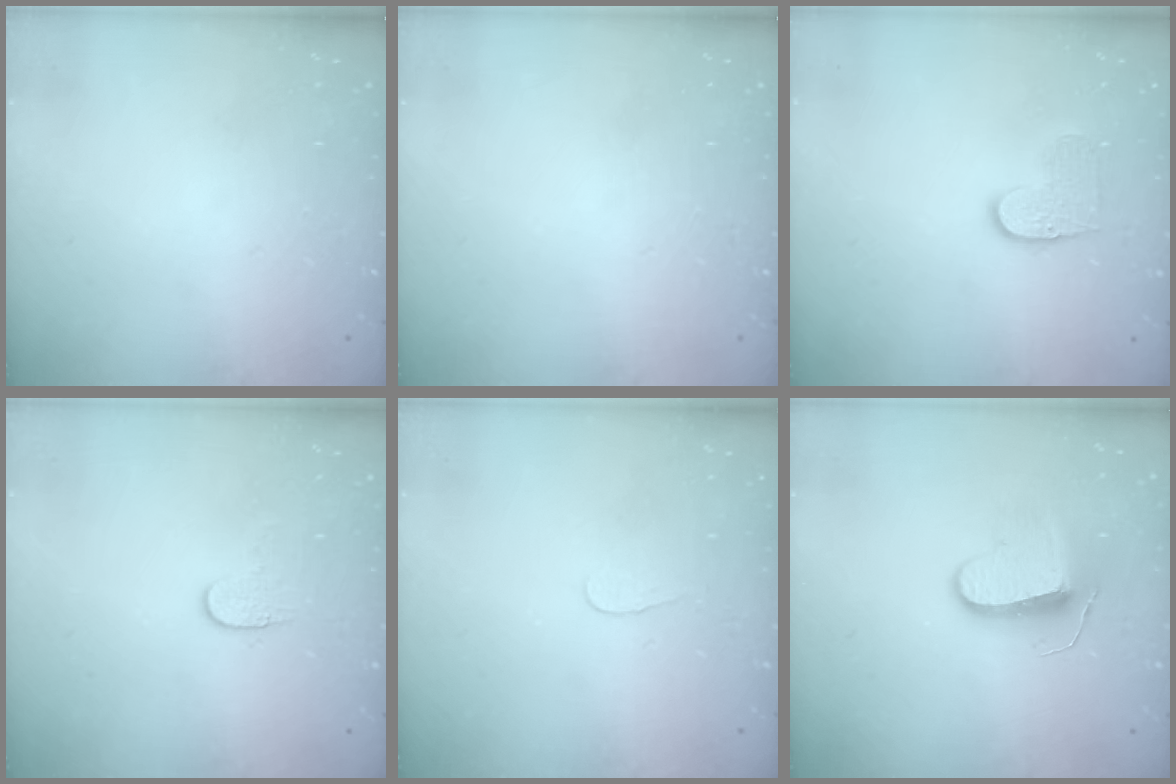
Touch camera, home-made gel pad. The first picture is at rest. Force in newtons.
{"total": 0.0}
{"total": 6.1, "press": 6.1, "slide": 0.4}
{"total": 4.5, "press": 4.5, "slide": 0.4}
{"total": 2.8, "press": 2.7, "slide": 0.3}
{"total": 9.2, "press": 9.2, "slide": 0.4}